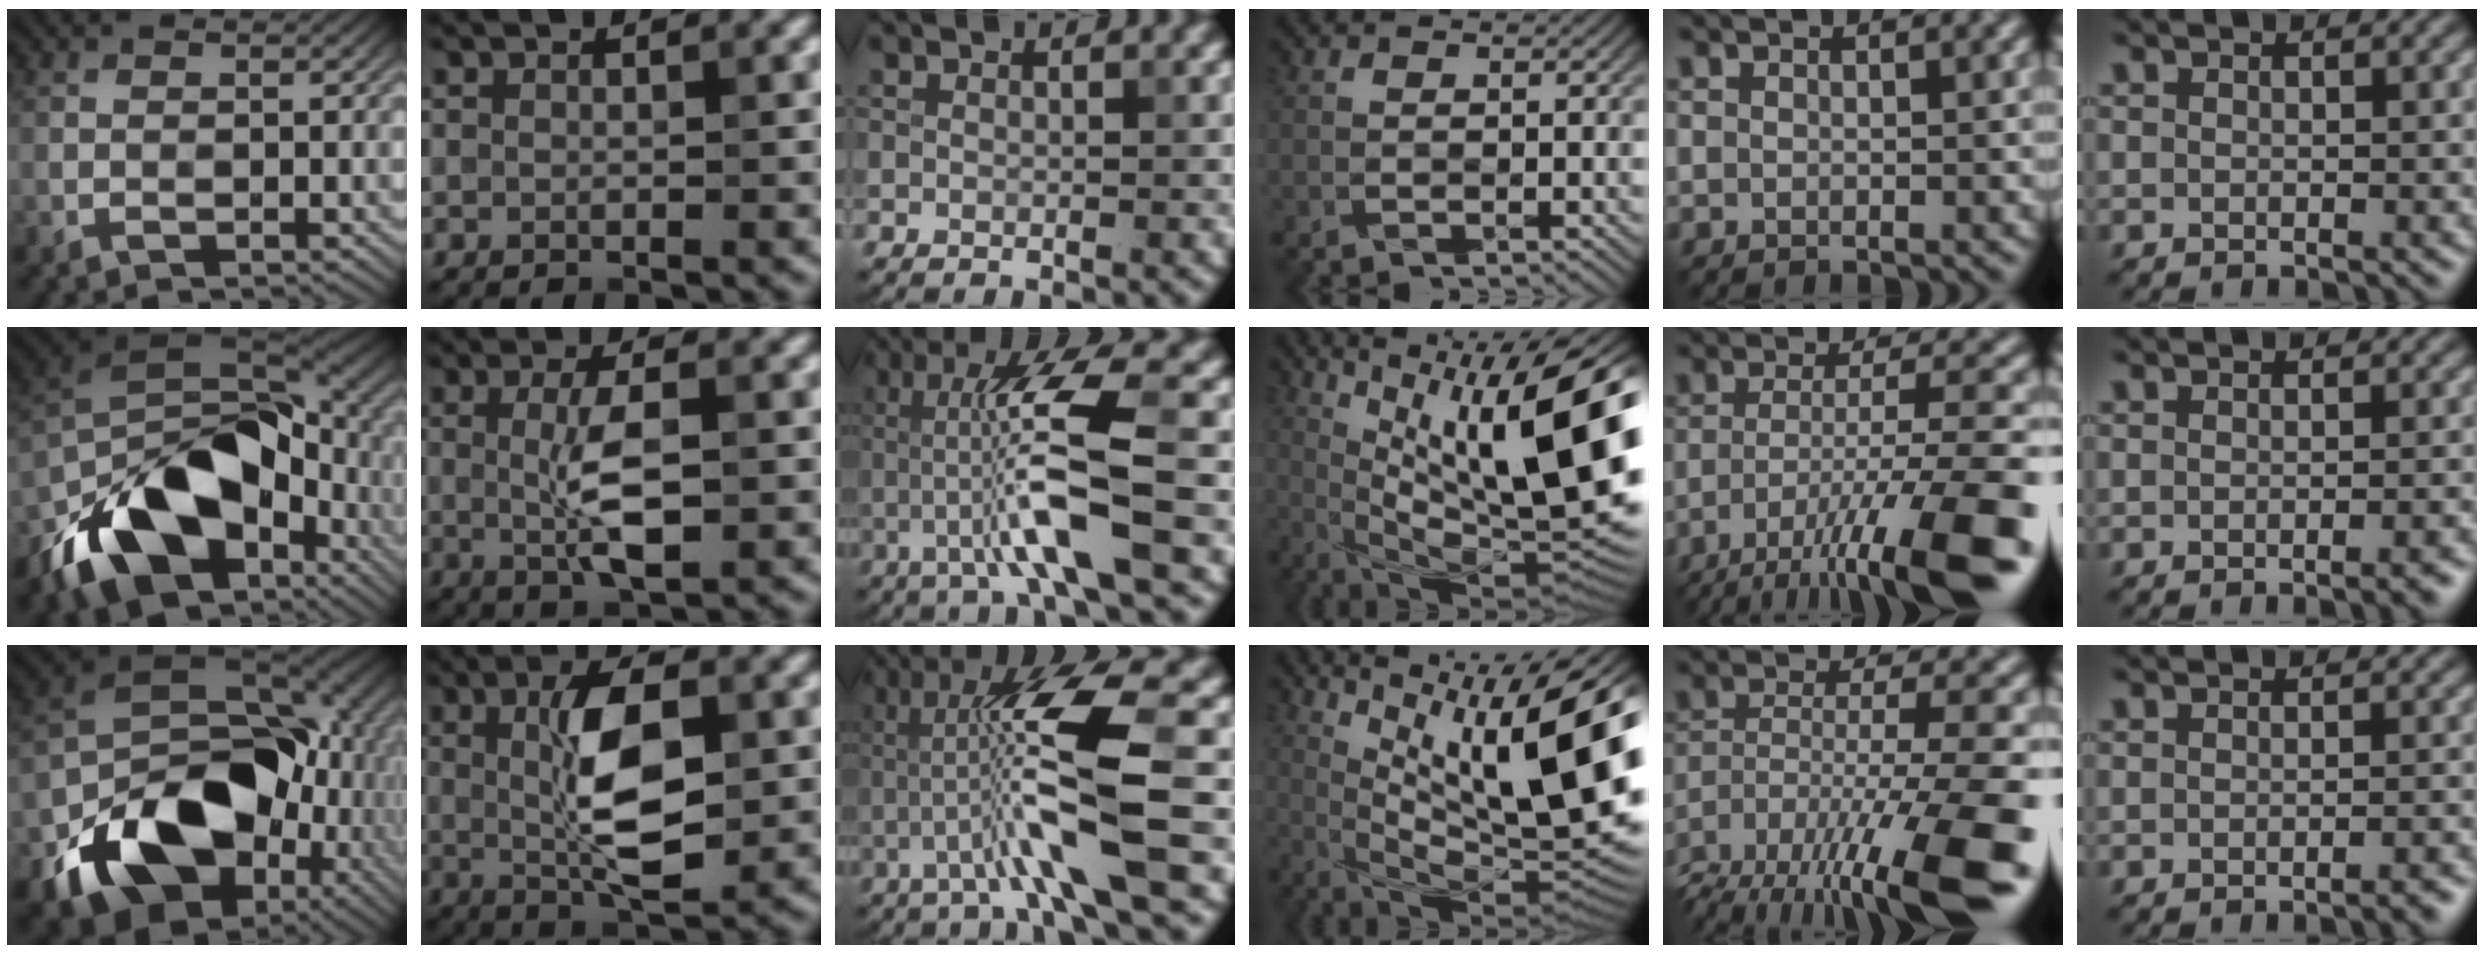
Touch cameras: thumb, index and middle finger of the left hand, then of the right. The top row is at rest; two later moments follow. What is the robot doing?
{"motion": "wrap", "object": "ethernet cable"}